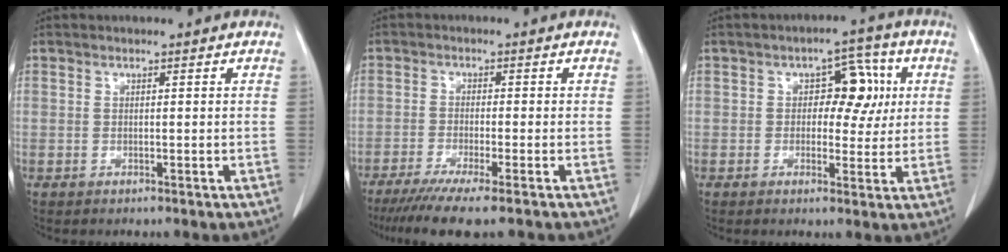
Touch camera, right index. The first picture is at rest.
{"total": 8.8, "force": [-6.8, -0.2, 5.7], "torque": [-0.083, -0.021, -0.107]}
{"total": 6.8, "force": [1.2, 3.9, 5.4], "torque": [-0.061, 0.022, 0.016]}